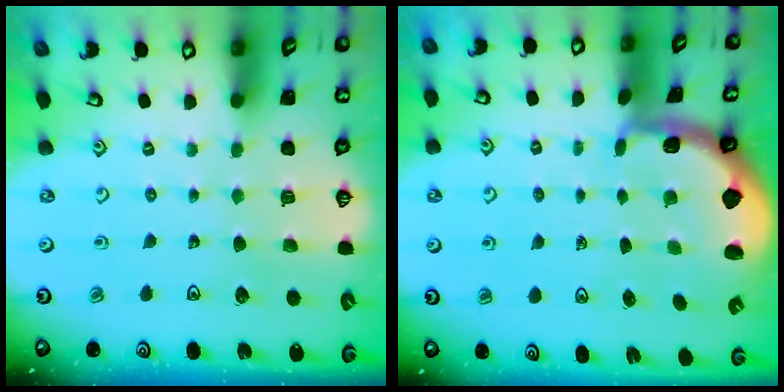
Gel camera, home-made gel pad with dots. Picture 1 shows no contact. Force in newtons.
{"total": 1.0, "press": 0.9, "slide": 0.4}